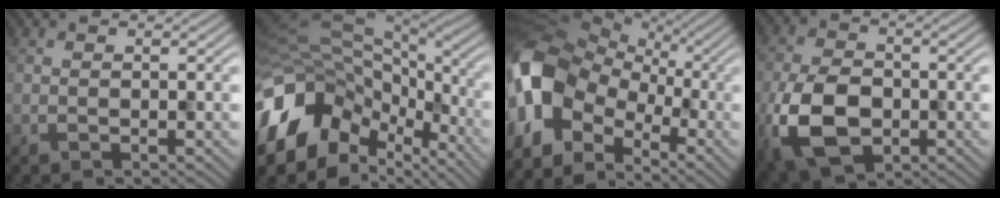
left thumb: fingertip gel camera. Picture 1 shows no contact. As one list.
[{"total": 15.4, "force": [-4.2, 9.7, 11.1], "torque": [-0.269, -0.007, -0.063]}, {"total": 13.2, "force": [-3.1, 9.4, 8.7], "torque": [-0.215, -0.009, -0.074]}, {"total": 9.9, "force": [-3.6, 6.3, 6.7], "torque": [-0.163, -0.019, -0.067]}]